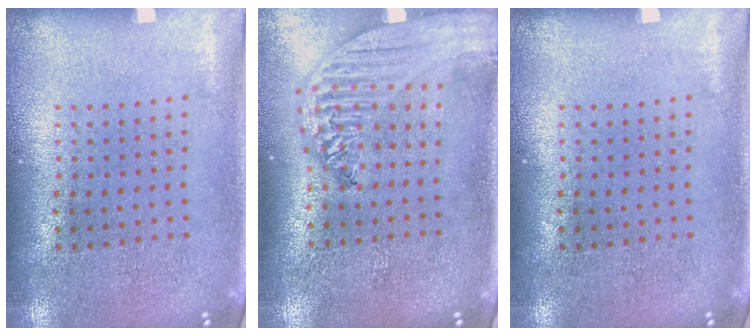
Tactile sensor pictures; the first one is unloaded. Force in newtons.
{"total": 2.9, "press": 2.3, "slide": 1.8}
{"total": 0.0}